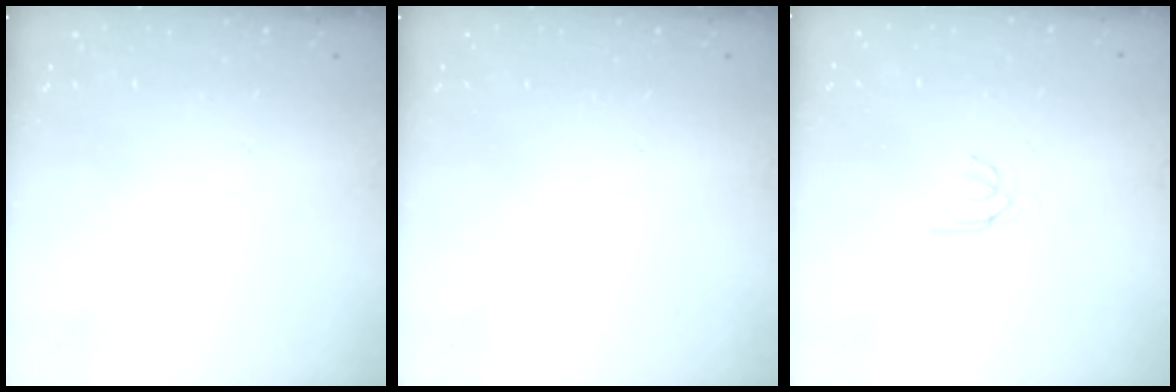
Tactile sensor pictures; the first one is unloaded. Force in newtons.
{"total": 0.0}
{"total": 2.6, "press": 2.6, "slide": 0.2}